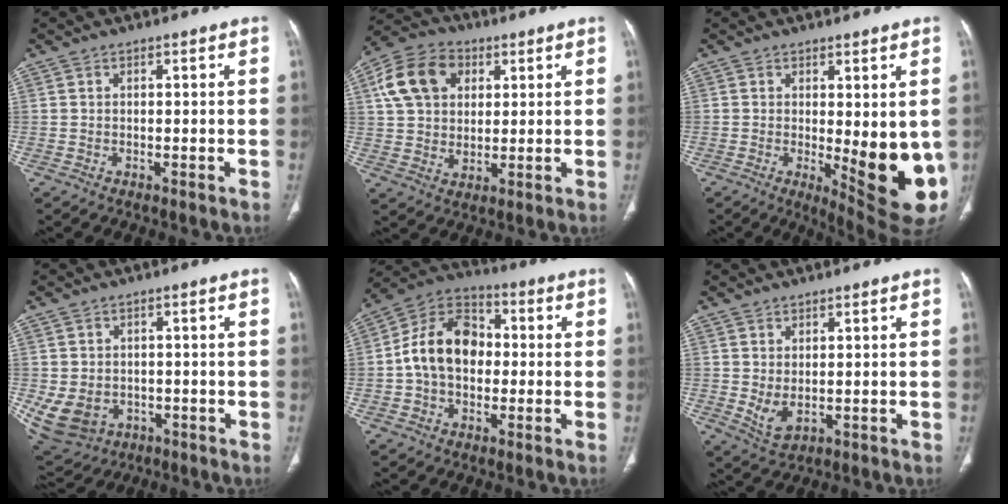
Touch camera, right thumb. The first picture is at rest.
{"total": 13.4, "force": [4.4, 9.9, 7.9], "torque": [-0.127, 0.004, 0.073]}
{"total": 13.2, "force": [-1.7, 4.5, 12.4], "torque": [-0.142, -0.027, -0.006]}
{"total": 11.2, "force": [-2.8, 9.2, 5.7], "torque": [-0.126, 0.005, -0.024]}
{"total": 13.6, "force": [-0.2, 9.9, 9.3], "torque": [-0.145, 0.035, -0.016]}
{"total": 3.7, "force": [0.3, 2.0, 3.1], "torque": [-0.057, -0.009, 0.018]}